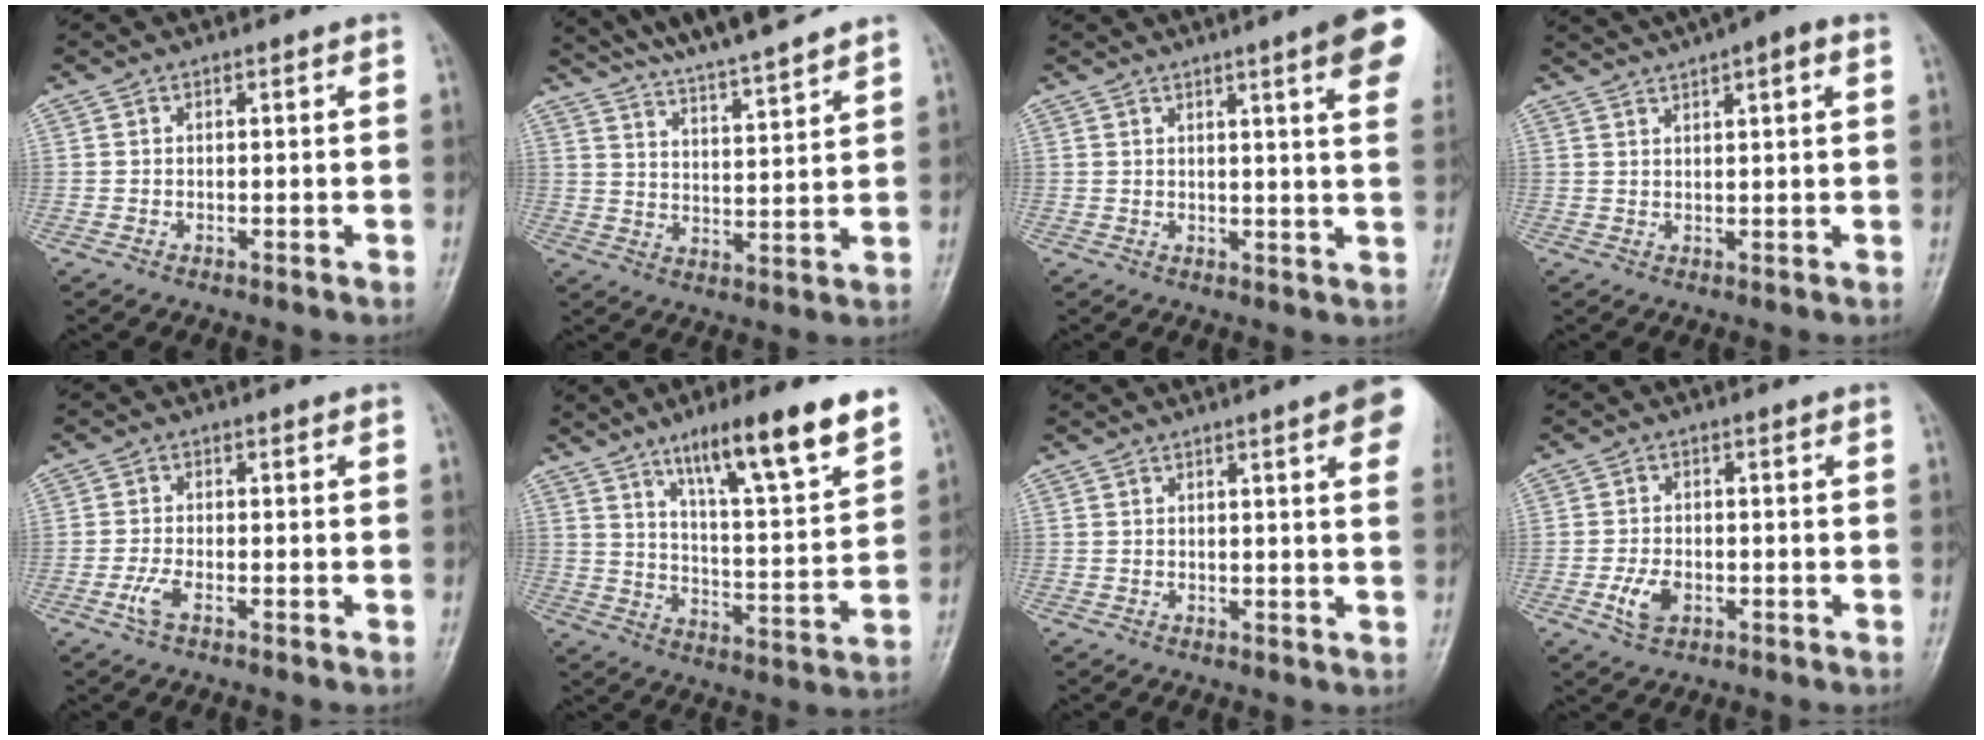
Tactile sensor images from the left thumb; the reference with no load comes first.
{"total": 15.7, "force": [13.9, 1.0, 7.2], "torque": [-0.101, -0.057, 0.222]}
{"total": 12.5, "force": [6.8, 1.3, 10.4], "torque": [-0.116, -0.018, 0.072]}
{"total": 9.0, "force": [6.1, 1.7, 6.4], "torque": [-0.093, 0.024, 0.088]}
{"total": 2.5, "force": [-0.9, 0.8, 2.1], "torque": [-0.055, 0.002, -0.019]}
{"total": 17.4, "force": [11.5, 2.7, 12.7], "torque": [-0.177, -0.059, 0.187]}
{"total": 9.4, "force": [4.6, 1.4, 8.0], "torque": [-0.082, -0.004, 0.046]}
{"total": 4.0, "force": [-1.2, 2.5, 2.9], "torque": [-0.061, 0.002, -0.018]}